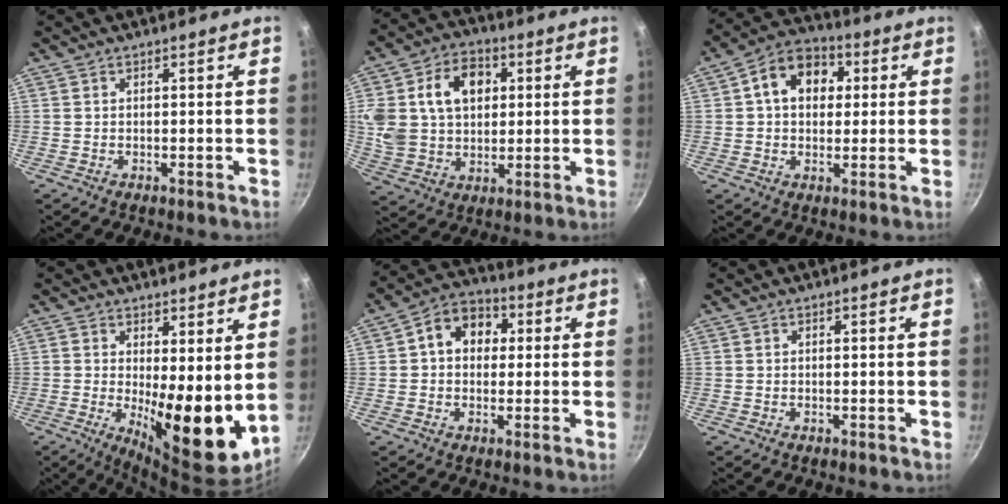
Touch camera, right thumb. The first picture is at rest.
{"total": 18.5, "force": [4.6, 13.8, 11.4], "torque": [-0.210, 0.013, 0.081]}
{"total": 11.7, "force": [2.7, 8.8, 7.3], "torque": [-0.086, 0.018, 0.025]}
{"total": 12.3, "force": [1.3, 4.0, 11.5], "torque": [-0.150, -0.040, 0.023]}
{"total": 9.6, "force": [1.7, 7.5, 5.7], "torque": [-0.054, 0.020, 0.009]}
{"total": 0.0}